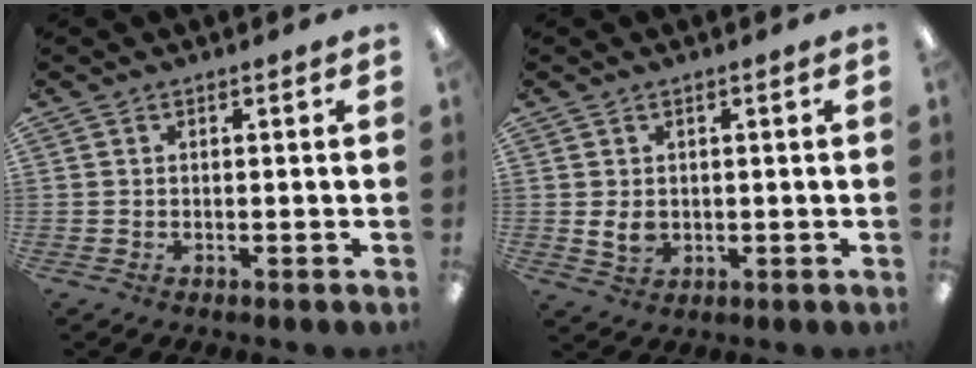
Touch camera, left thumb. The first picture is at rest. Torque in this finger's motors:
{"motor_torque": [0.38, 0.91, 0.44, -0.57, 0.02]}